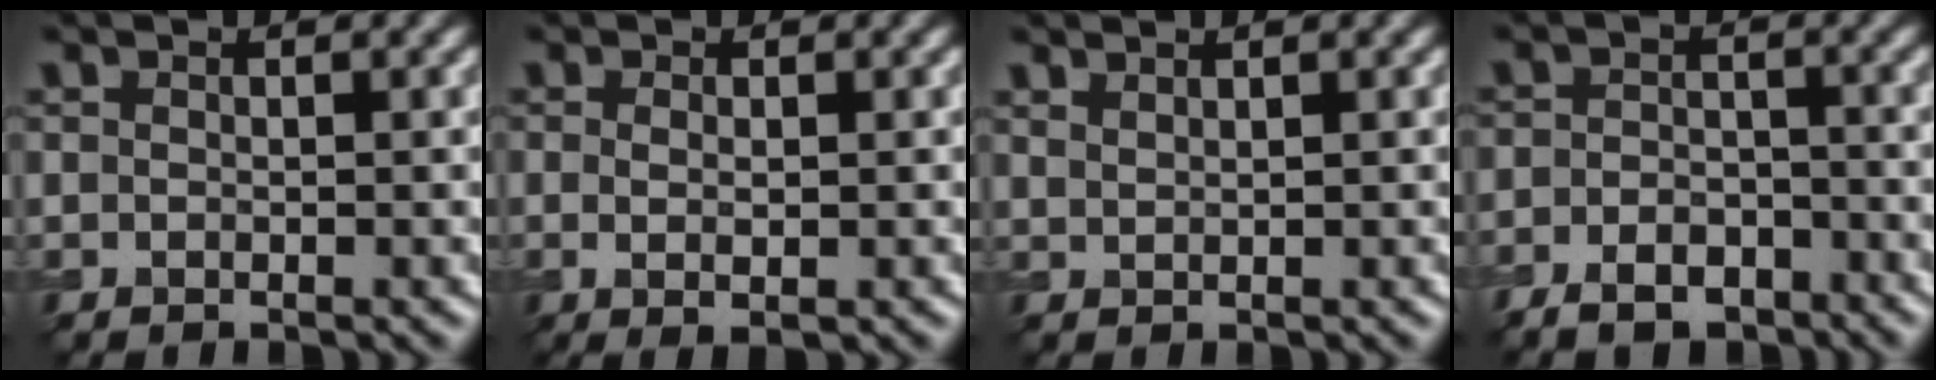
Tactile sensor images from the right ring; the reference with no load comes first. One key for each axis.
{"total": 1.5, "fx": -0.1, "fy": 0.4, "fz": 1.4, "tx": -0.028, "ty": -0.004, "tz": 0.000}
{"total": 1.1, "fx": 1.0, "fy": 0.3, "fz": 0.4, "tx": -0.002, "ty": -0.002, "tz": 0.019}
{"total": 4.2, "fx": -3.1, "fy": 2.0, "fz": 2.0, "tx": -0.025, "ty": 0.000, "tz": -0.058}